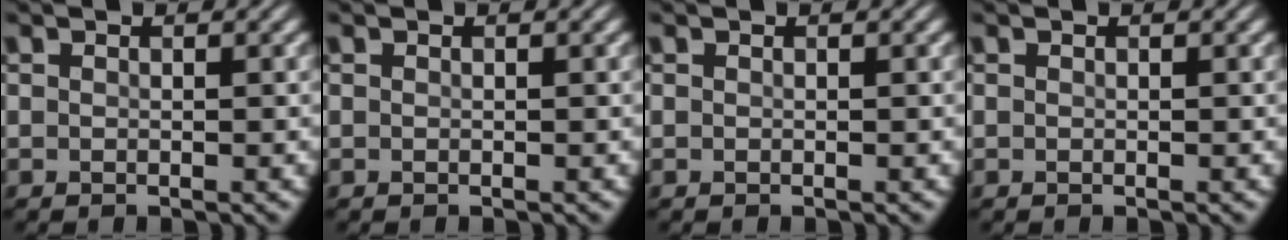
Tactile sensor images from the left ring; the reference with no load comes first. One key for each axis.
{"total": 0.0}
{"total": 0.0}
{"total": 0.0}